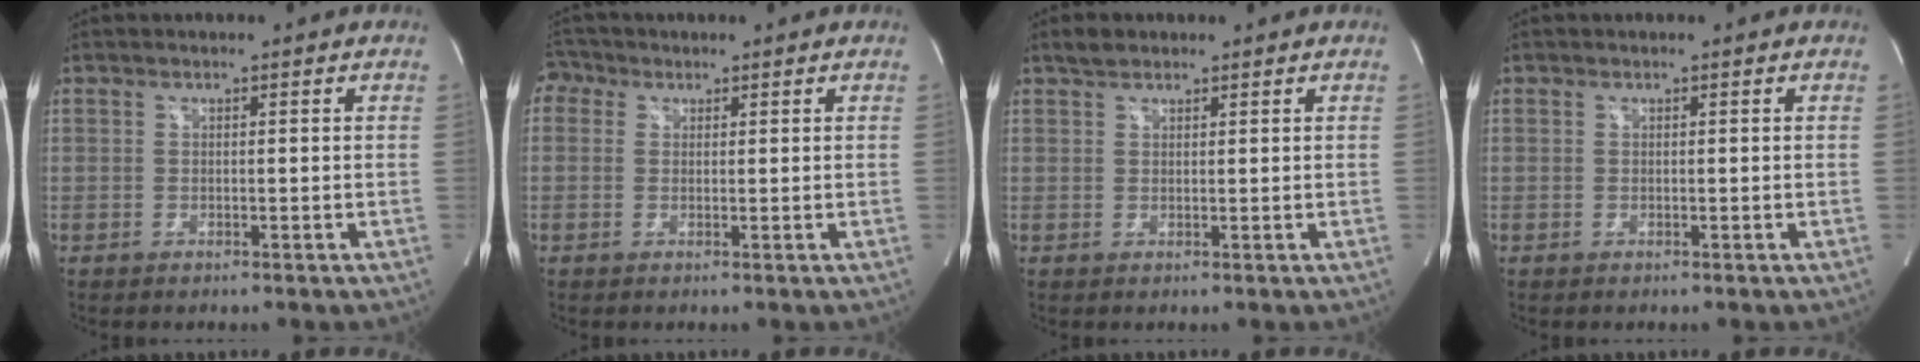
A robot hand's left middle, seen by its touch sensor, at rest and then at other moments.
{"total": 3.3, "force": [1.6, 2.8, 0.9], "torque": [-0.021, 0.020, 0.027]}
{"total": 2.0, "force": [1.6, 1.0, 0.6], "torque": [-0.015, 0.010, 0.027]}
{"total": 0.0}